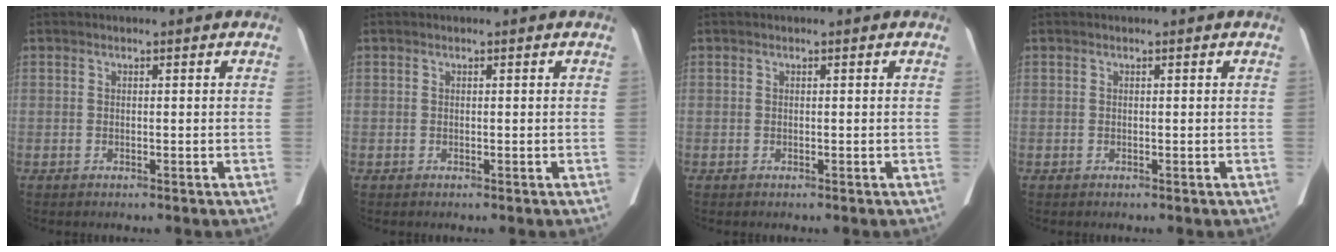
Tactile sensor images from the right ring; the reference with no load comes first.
{"total": 0.0}
{"total": 0.0}
{"total": 0.0}